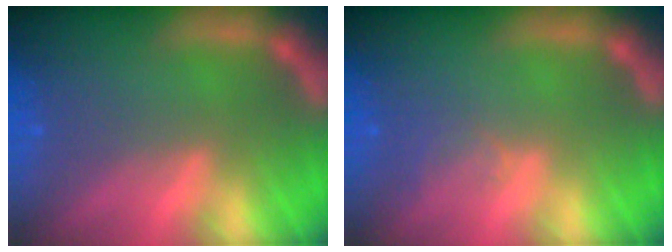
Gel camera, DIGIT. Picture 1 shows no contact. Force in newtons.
{"total": 1.5}